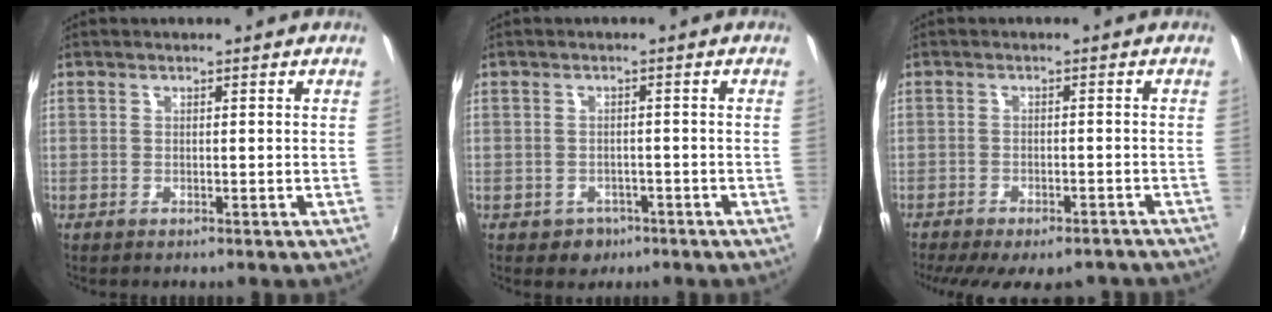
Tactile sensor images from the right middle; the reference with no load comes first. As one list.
[{"total": 3.7, "force": [-1.9, 3.1, 0.8], "torque": [-0.026, 0.000, -0.021]}, {"total": 13.8, "force": [-11.1, 4.7, 6.7], "torque": [-0.139, -0.034, -0.145]}]